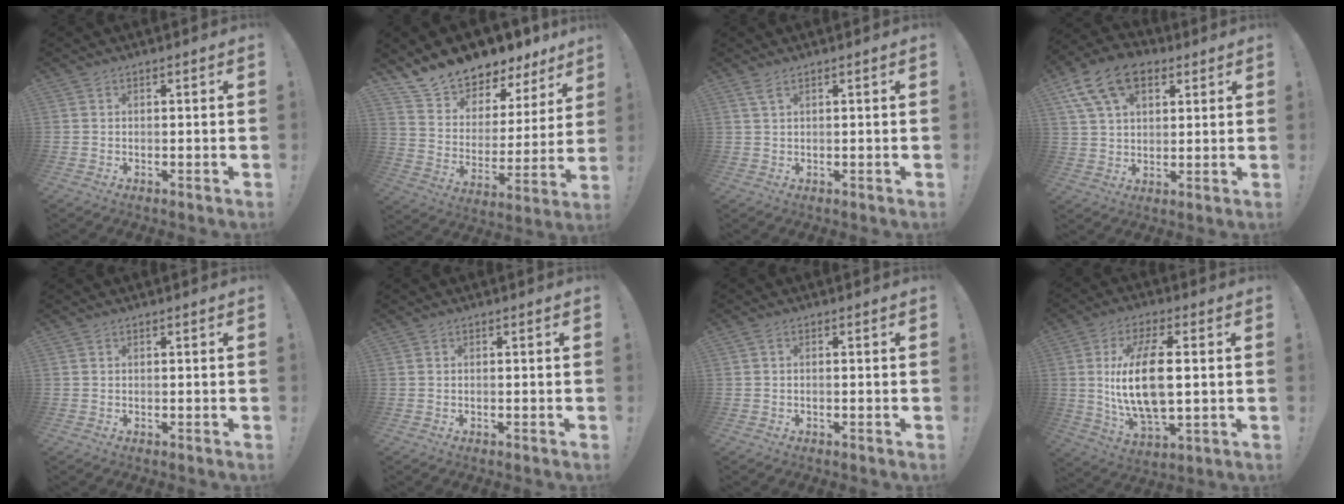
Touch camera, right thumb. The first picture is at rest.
{"total": 11.5, "force": [10.9, 3.7, 1.5], "torque": [-0.048, -0.103, 0.195]}
{"total": 2.0, "force": [1.1, 0.3, 1.7], "torque": [-0.041, 0.003, 0.020]}
{"total": 14.9, "force": [6.9, 9.3, 9.3], "torque": [-0.169, -0.018, 0.131]}
{"total": 0.0}
{"total": 0.0}
{"total": 0.9, "force": [-0.4, 0.1, 0.7], "torque": [-0.018, 0.004, -0.007]}
{"total": 17.1, "force": [1.3, 7.2, 15.4], "torque": [-0.305, -0.008, 0.015]}